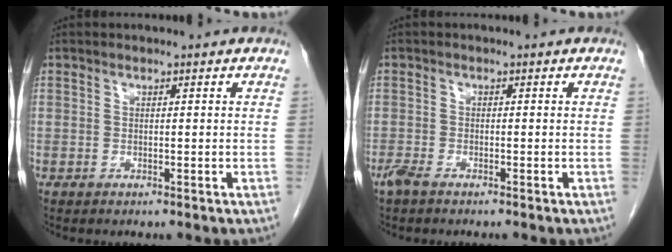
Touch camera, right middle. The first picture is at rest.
{"total": 2.1, "force": [-1.7, 0.5, 1.2], "torque": [-0.029, -0.004, -0.033]}